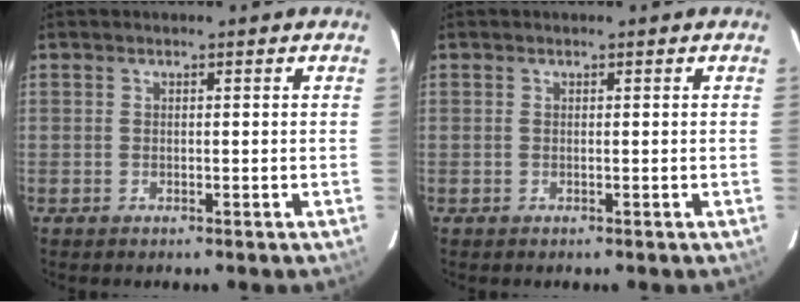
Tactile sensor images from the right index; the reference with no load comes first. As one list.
[{"total": 0.0}]